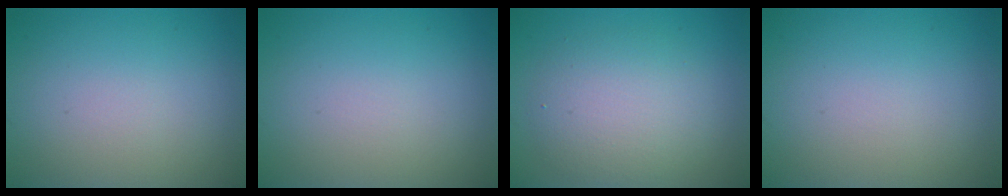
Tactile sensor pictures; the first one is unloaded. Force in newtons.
{"total": 0.0}
{"total": 4.6, "press": 4.5, "slide": 0.1}
{"total": 0.0}